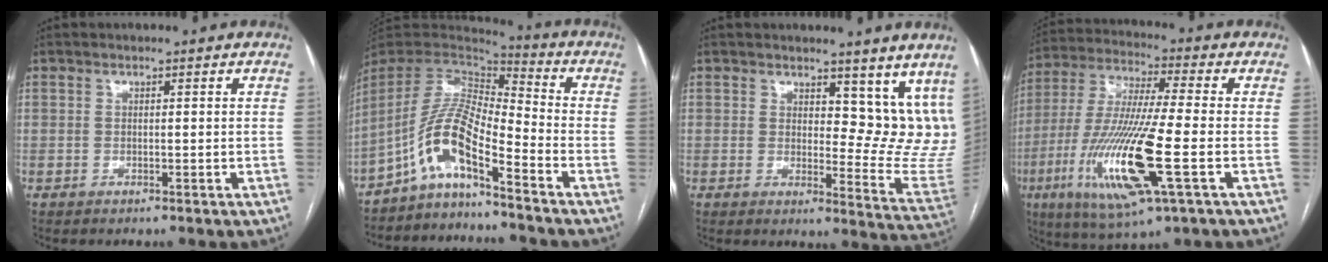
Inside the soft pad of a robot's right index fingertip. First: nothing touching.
{"total": 10.2, "force": [-6.5, 1.5, 7.7], "torque": [-0.160, 0.020, -0.124]}
{"total": 12.7, "force": [9.9, 5.2, 5.9], "torque": [-0.040, -0.028, 0.108]}
{"total": 18.3, "force": [-5.4, 1.4, 17.4], "torque": [-0.368, -0.029, -0.096]}